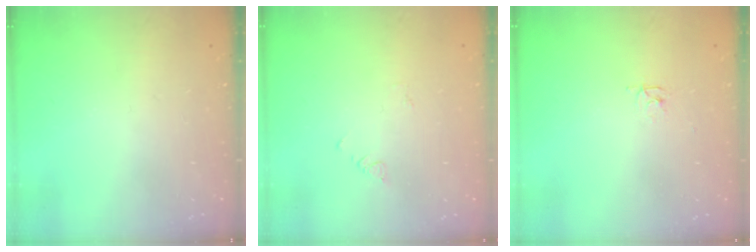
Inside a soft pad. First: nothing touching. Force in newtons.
{"total": 1.8, "press": 1.7, "slide": 0.4}
{"total": 2.4, "press": 2.4, "slide": 0.3}